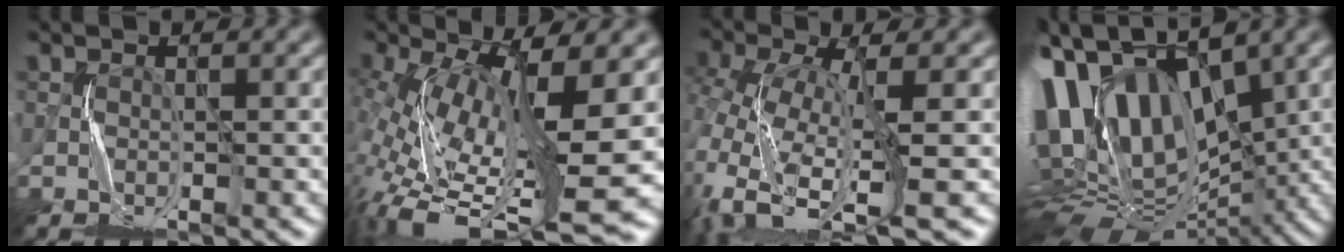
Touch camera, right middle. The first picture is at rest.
{"total": 13.3, "force": [-2.2, 4.3, 12.4], "torque": [-0.242, -0.021, -0.026]}
{"total": 7.9, "force": [-2.9, 3.2, 6.6], "torque": [-0.146, -0.016, -0.054]}
{"total": 16.3, "force": [2.0, 10.7, 12.1], "torque": [-0.236, 0.011, 0.048]}